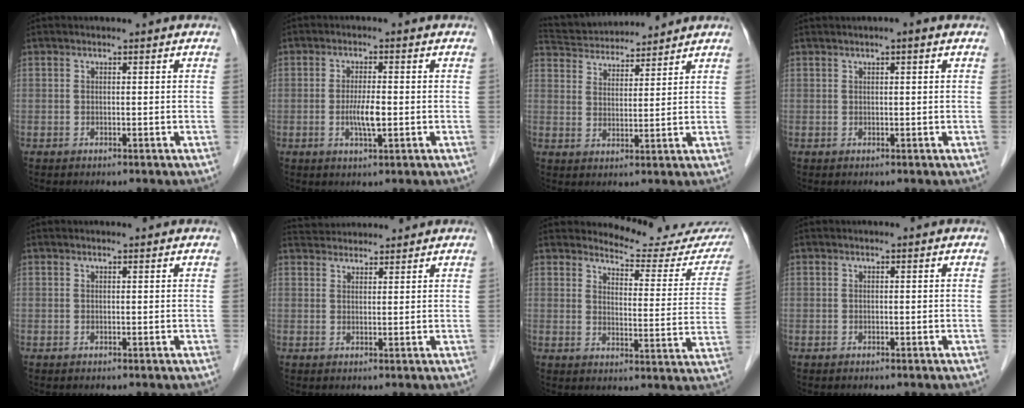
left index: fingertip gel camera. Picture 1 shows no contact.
{"total": 3.8, "force": [-0.8, 0.6, 3.7], "torque": [-0.075, -0.006, -0.014]}
{"total": 11.6, "force": [11.0, 2.2, 2.9], "torque": [-0.057, 0.030, 0.185]}
{"total": 1.5, "force": [0.8, 0.0, 1.3], "torque": [-0.023, 0.004, 0.008]}
{"total": 0.6, "force": [0.6, 0.1, 0.1], "torque": [-0.008, 0.005, 0.010]}
{"total": 5.6, "force": [5.5, 1.0, 0.8], "torque": [-0.015, 0.036, 0.086]}
{"total": 14.3, "force": [14.1, 1.3, 2.1], "torque": [-0.009, -0.088, 0.148]}
{"total": 0.0}